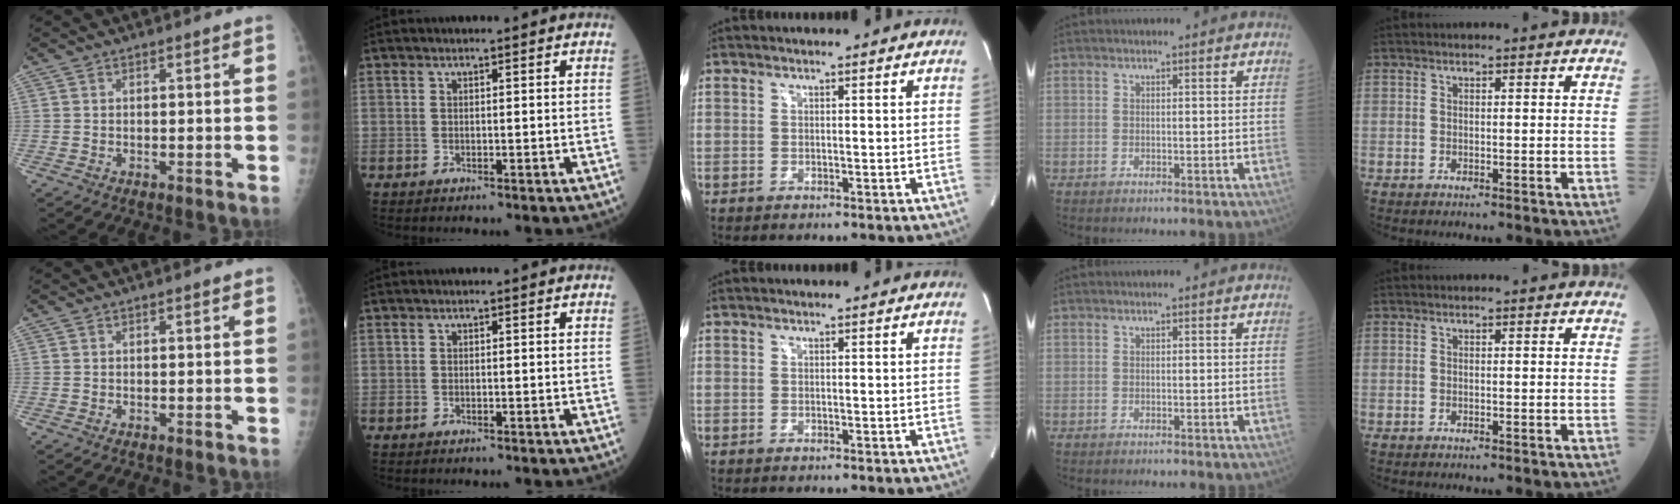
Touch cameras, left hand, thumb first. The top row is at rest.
{}